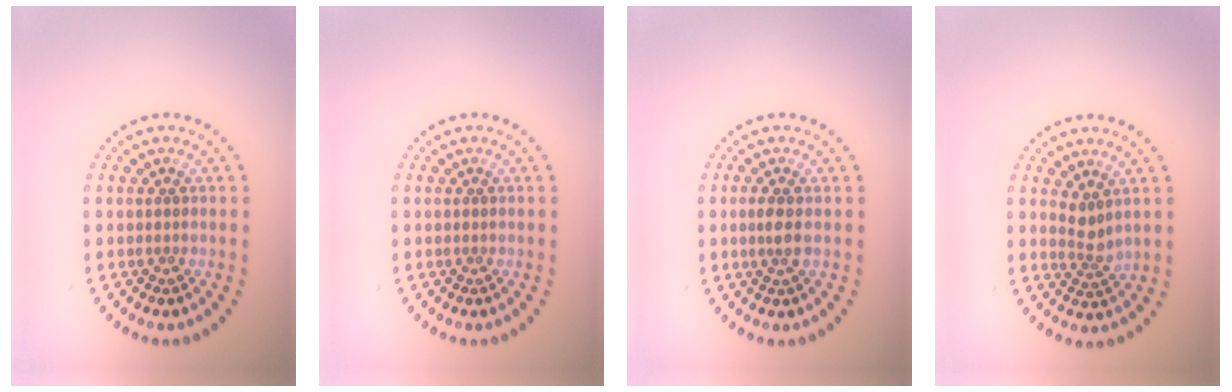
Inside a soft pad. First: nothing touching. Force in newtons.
{"total": 0.0}
{"total": 1.4, "press": 1.4, "slide": 0.5}
{"total": 1.9, "press": 1.4, "slide": 1.2}